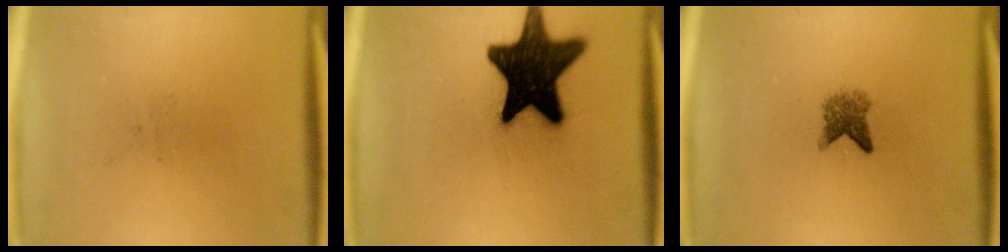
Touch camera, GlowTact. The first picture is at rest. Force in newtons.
{"total": 18.9}
{"total": 2.7}